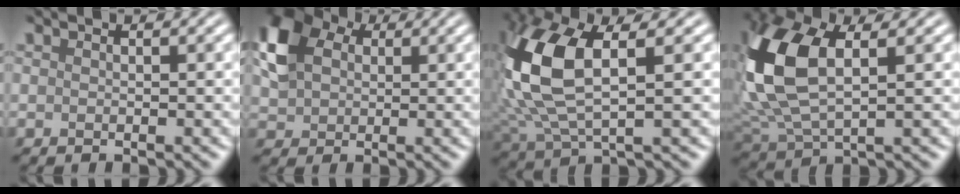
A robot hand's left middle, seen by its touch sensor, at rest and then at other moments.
{"total": 6.3, "force": [1.9, 4.7, 3.7], "torque": [-0.100, 0.014, 0.031]}
{"total": 10.3, "force": [1.6, 4.8, 8.9], "torque": [-0.216, 0.008, 0.029]}
{"total": 9.3, "force": [1.5, 5.0, 7.7], "torque": [-0.186, 0.005, 0.025]}